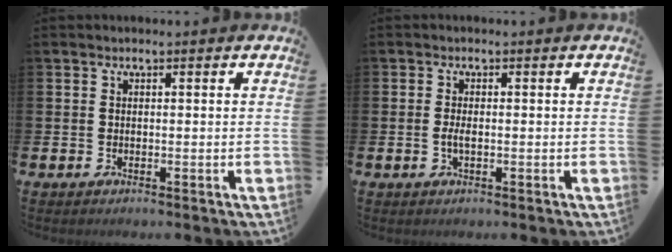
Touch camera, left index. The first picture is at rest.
{"total": 1.4, "force": [-0.3, 0.5, 1.3], "torque": [-0.019, -0.002, -0.007]}